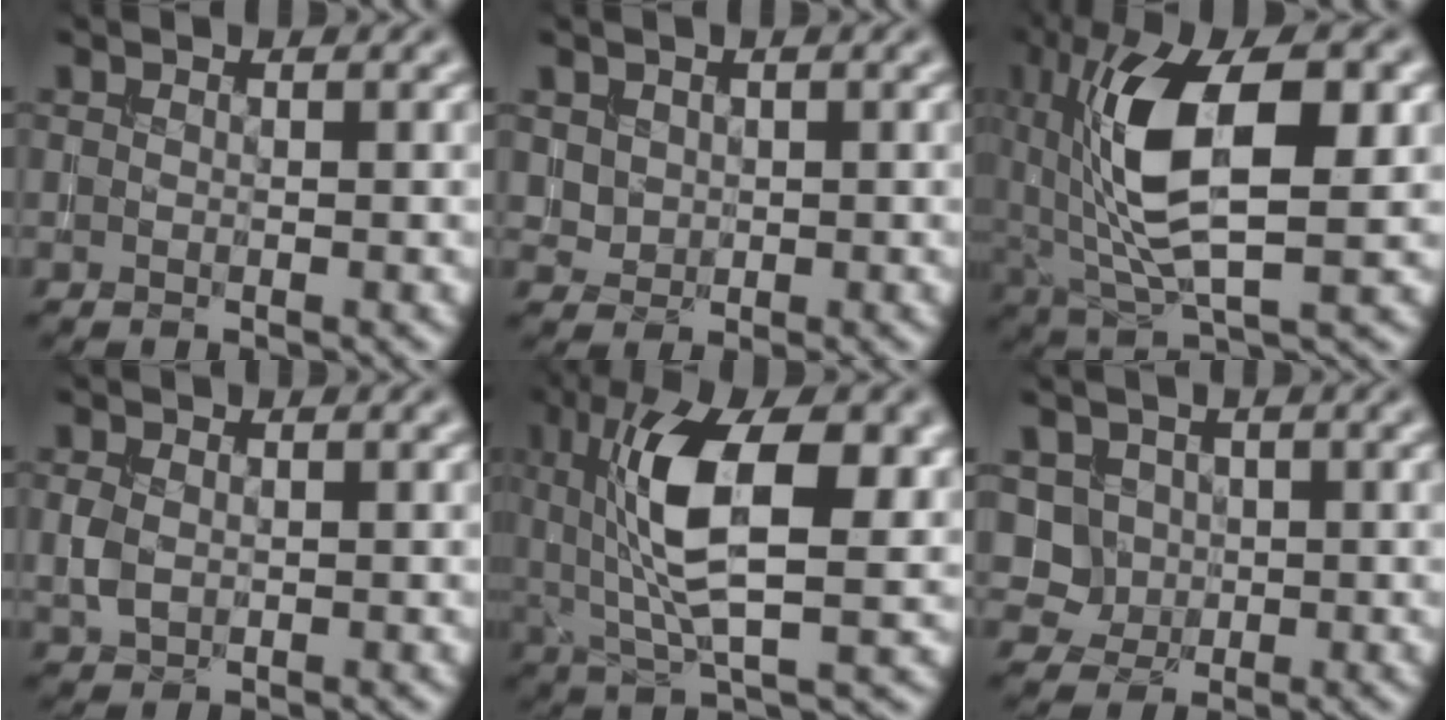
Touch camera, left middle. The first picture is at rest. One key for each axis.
{"total": 1.1, "fx": 0.4, "fy": 1.0, "fz": 0.2, "tx": -0.003, "ty": -0.003, "tz": 0.015}
{"total": 11.1, "fx": 1.8, "fy": 4.5, "fz": 10.0, "tx": -0.185, "ty": 0.008, "tz": 0.031}
{"total": 1.6, "fx": 0.1, "fy": 1.3, "fz": 1.0, "tx": -0.027, "ty": 0.002, "tz": 0.005}
{"total": 10.9, "fx": 2.2, "fy": 4.1, "fz": 9.9, "tx": -0.175, "ty": 0.008, "tz": 0.039}
{"total": 3.3, "fx": 0.9, "fy": 3.0, "fz": 1.1, "tx": -0.024, "ty": -0.001, "tz": 0.029}